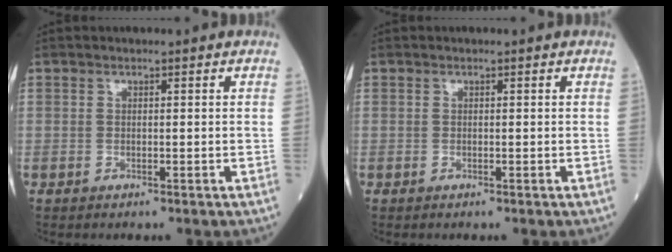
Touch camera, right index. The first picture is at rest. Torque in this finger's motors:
{"motor_torque": [0.00, 0.00, 0.02, 0.01]}